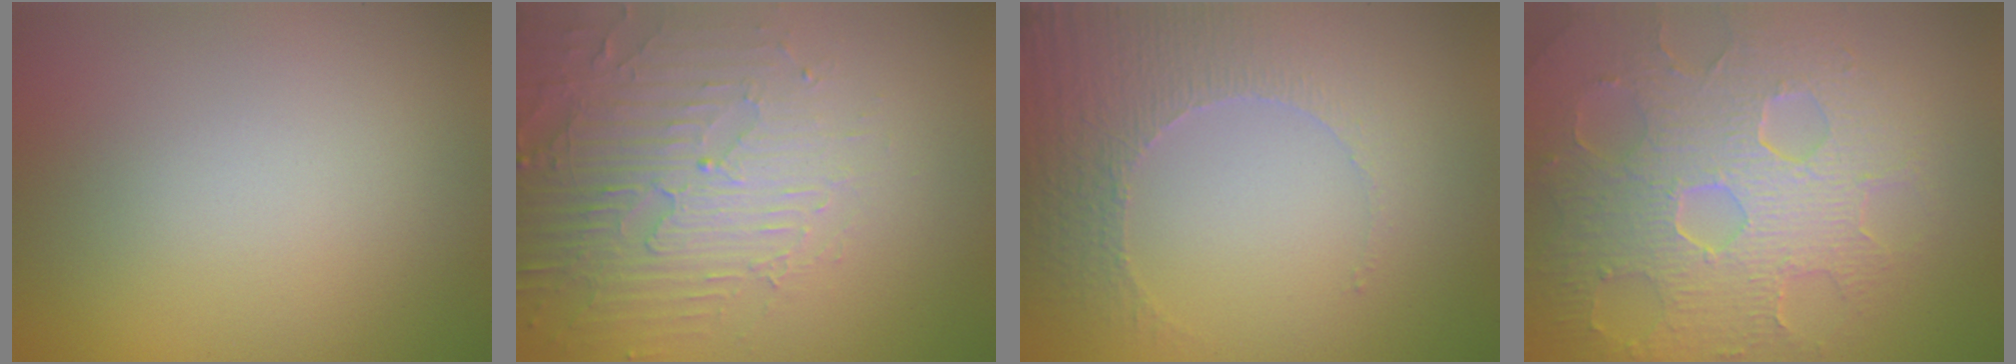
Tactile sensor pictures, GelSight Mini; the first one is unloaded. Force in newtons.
{"total": 4.5, "press": 4.3, "slide": 1.3}
{"total": 3.8, "press": 3.3, "slide": 1.9}
{"total": 9.0, "press": 6.0, "slide": 6.6}